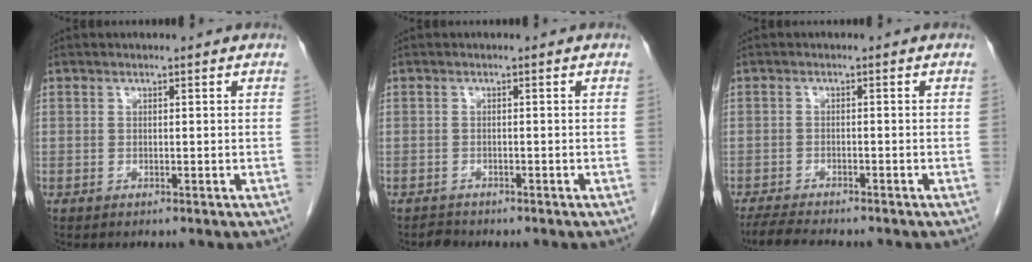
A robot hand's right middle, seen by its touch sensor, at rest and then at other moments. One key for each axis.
{"total": 1.2, "fx": -1.2, "fy": 0.4, "fz": -0.2, "tx": -0.002, "ty": -0.002, "tz": -0.020}
{"total": 5.7, "fx": -5.1, "fy": 0.7, "fz": 2.4, "tx": -0.044, "ty": -0.018, "tz": -0.085}